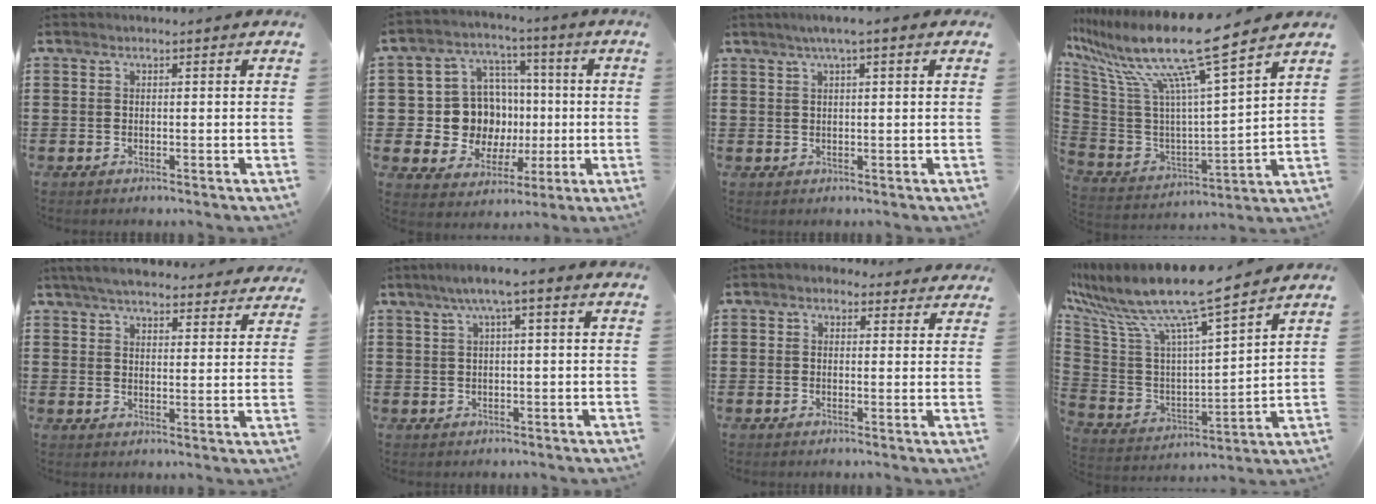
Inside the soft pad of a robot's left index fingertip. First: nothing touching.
{"total": 11.2, "force": [0.5, 10.4, 3.9], "torque": [-0.111, 0.006, 0.026]}
{"total": 2.3, "force": [1.1, -0.1, 2.0], "torque": [-0.038, 0.002, 0.018]}
{"total": 15.2, "force": [11.2, 0.6, 10.3], "torque": [-0.230, -0.076, 0.178]}
{"total": 5.3, "force": [5.0, 0.6, 1.5], "torque": [-0.048, -0.017, 0.091]}
{"total": 3.3, "force": [0.5, 0.1, 3.3], "torque": [-0.062, 0.002, 0.004]}
{"total": 1.6, "force": [1.0, 1.2, 0.5], "torque": [-0.006, 0.007, 0.014]}
{"total": 12.0, "force": [9.8, 0.5, 7.0], "torque": [-0.173, -0.069, 0.163]}